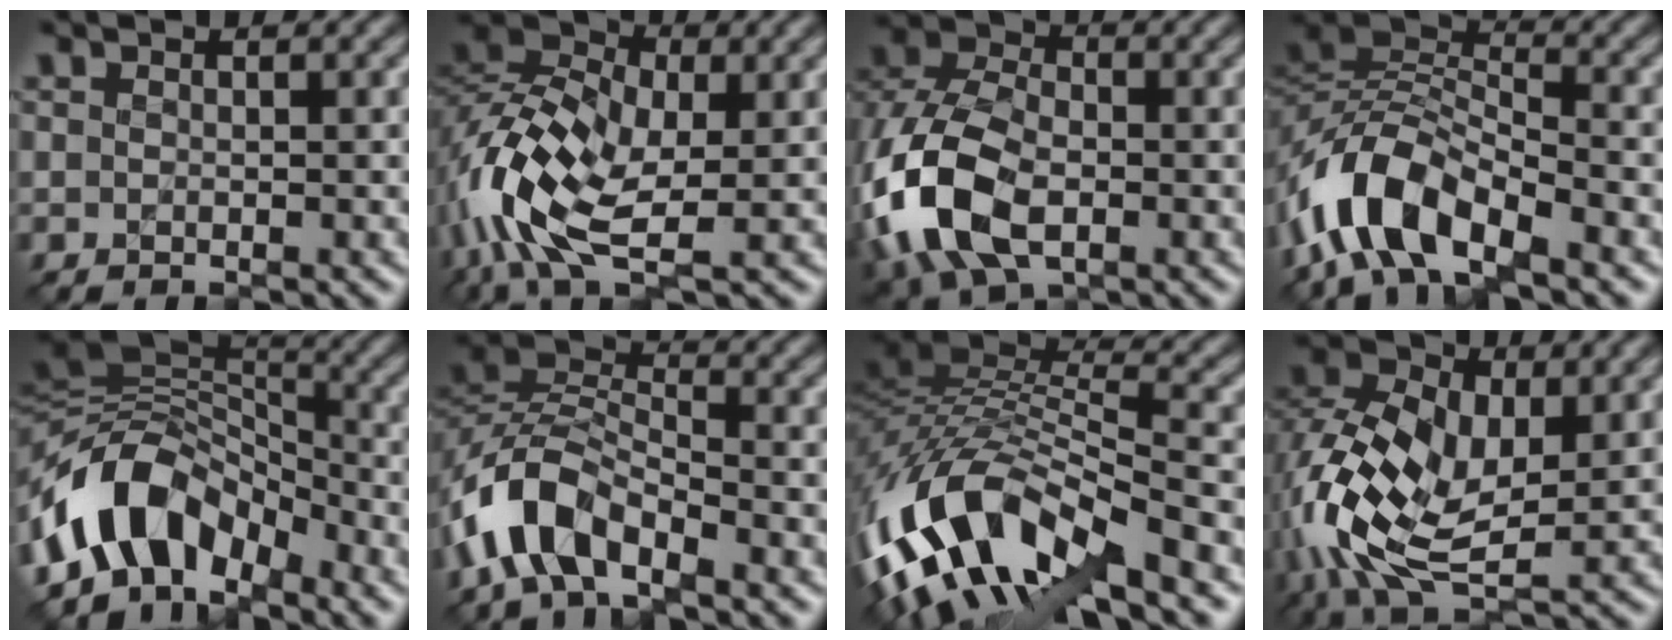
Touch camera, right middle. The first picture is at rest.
{"total": 10.1, "force": [-3.6, 5.6, 7.5], "torque": [-0.164, 0.002, -0.079]}
{"total": 11.2, "force": [-3.0, 7.5, 7.8], "torque": [-0.202, -0.010, -0.069]}
{"total": 8.5, "force": [-4.9, 4.0, 5.7], "torque": [-0.113, 0.008, -0.102]}
{"total": 8.5, "force": [-4.3, 5.4, 5.0], "torque": [-0.077, 0.016, -0.089]}
{"total": 6.6, "force": [-3.9, 3.4, 4.1], "torque": [-0.077, 0.007, -0.085]}
{"total": 13.8, "force": [-6.5, 6.0, 10.6], "torque": [-0.225, 0.017, -0.125]}
{"total": 11.4, "force": [-1.0, 6.9, 9.0], "torque": [-0.203, 0.004, -0.030]}